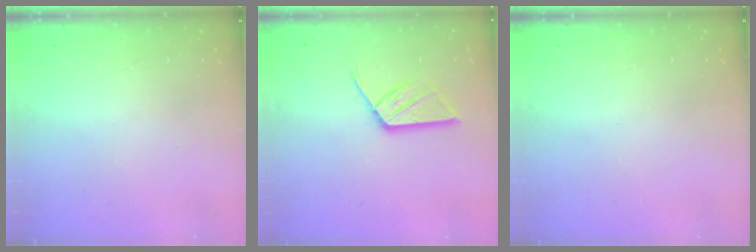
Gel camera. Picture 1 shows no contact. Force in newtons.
{"total": 11.8, "press": 11.8, "slide": 1.0}
{"total": 0.0}